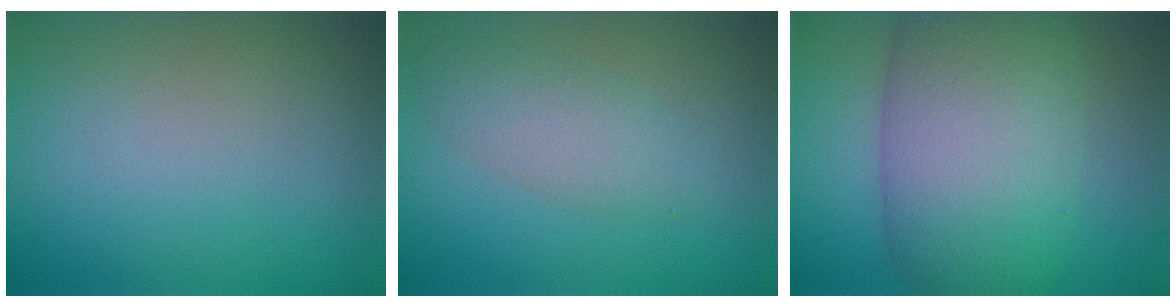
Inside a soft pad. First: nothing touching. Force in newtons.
{"total": 3.2, "press": 3.2, "slide": 0.2}
{"total": 11.8, "press": 11.8, "slide": 0.4}